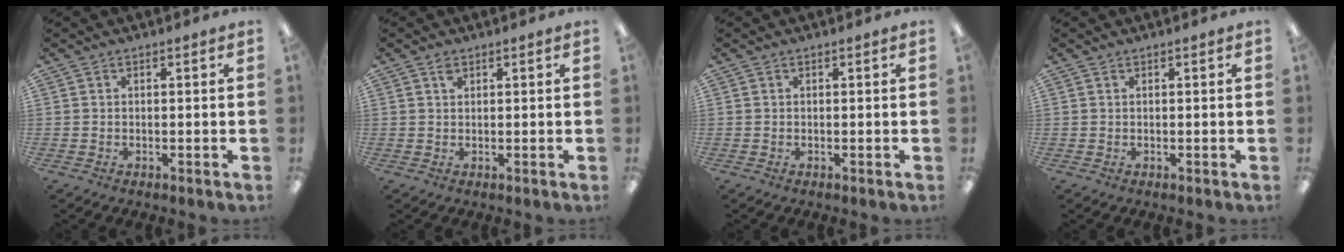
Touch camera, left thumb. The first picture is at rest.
{"total": 1.3, "force": [0.9, 0.7, 0.8], "torque": [-0.010, -0.003, 0.014]}
{"total": 0.0}
{"total": 0.0}